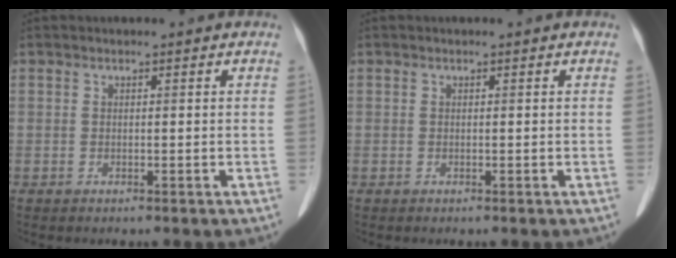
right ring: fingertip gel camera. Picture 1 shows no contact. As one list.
[{"total": 0.0}]